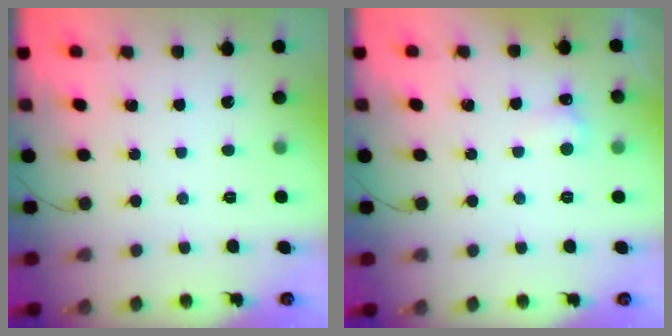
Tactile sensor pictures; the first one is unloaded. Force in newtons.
{"total": 4.3, "press": 4.1, "slide": 1.2}